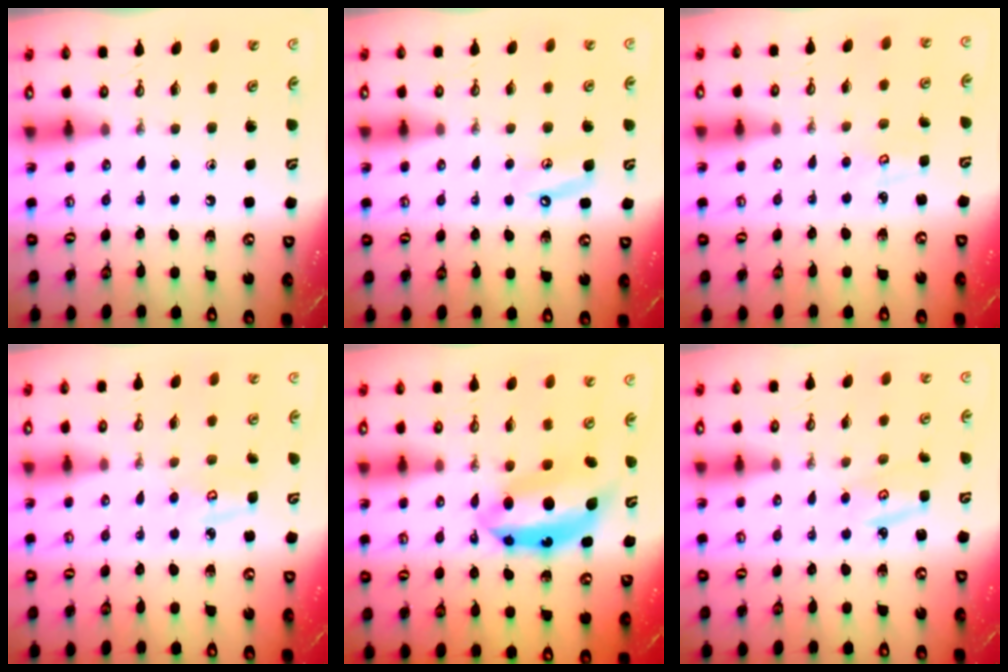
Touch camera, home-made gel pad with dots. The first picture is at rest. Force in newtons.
{"total": 4.6, "press": 4.6, "slide": 0.4}
{"total": 2.6, "press": 2.6, "slide": 0.3}
{"total": 5.3, "press": 5.3, "slide": 0.3}
{"total": 12.1, "press": 12.1, "slide": 0.9}
{"total": 2.8, "press": 2.8, "slide": 0.3}